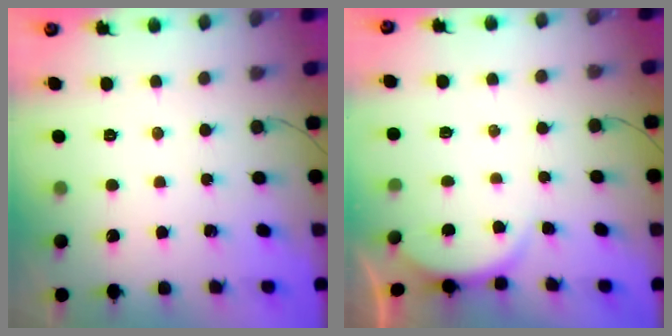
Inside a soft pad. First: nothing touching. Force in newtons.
{"total": 2.2, "press": 2.1, "slide": 0.5}